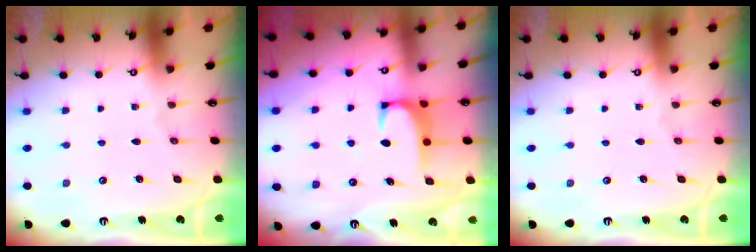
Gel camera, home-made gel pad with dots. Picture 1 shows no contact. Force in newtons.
{"total": 1.9, "press": 1.8, "slide": 0.3}
{"total": 0.0}